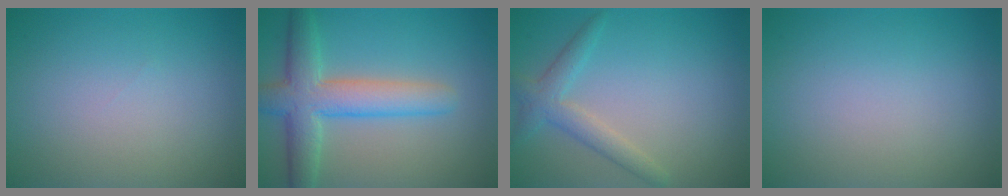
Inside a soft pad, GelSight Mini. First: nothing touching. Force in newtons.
{"total": 6.3, "press": 6.3, "slide": 0.2}
{"total": 2.6, "press": 2.6, "slide": 0.1}
{"total": 0.0}